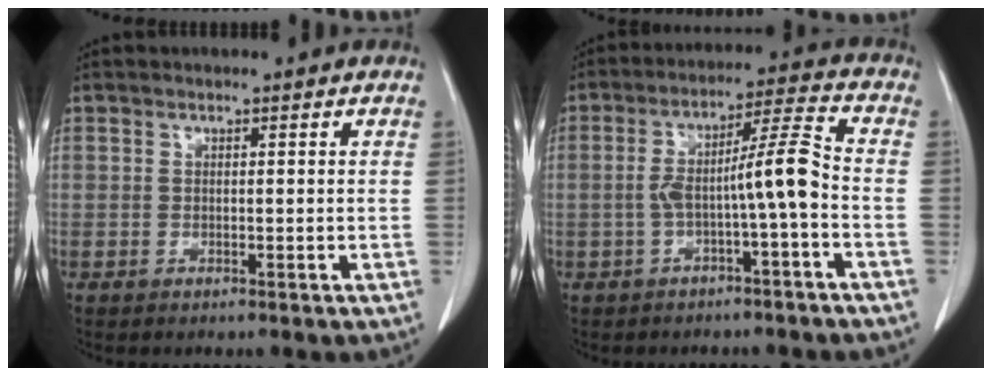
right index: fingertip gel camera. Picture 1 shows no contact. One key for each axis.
{"total": 8.0, "fx": -1.9, "fy": 0.0, "fz": 7.8, "tx": -0.135, "ty": 0.028, "tz": -0.029}